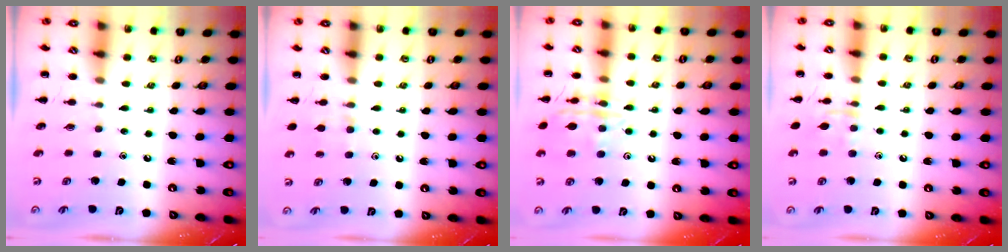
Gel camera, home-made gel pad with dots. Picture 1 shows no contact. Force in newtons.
{"total": 6.4, "press": 6.0, "slide": 2.2}
{"total": 13.4, "press": 13.4, "slide": 0.8}
{"total": 7.6, "press": 7.5, "slide": 0.6}